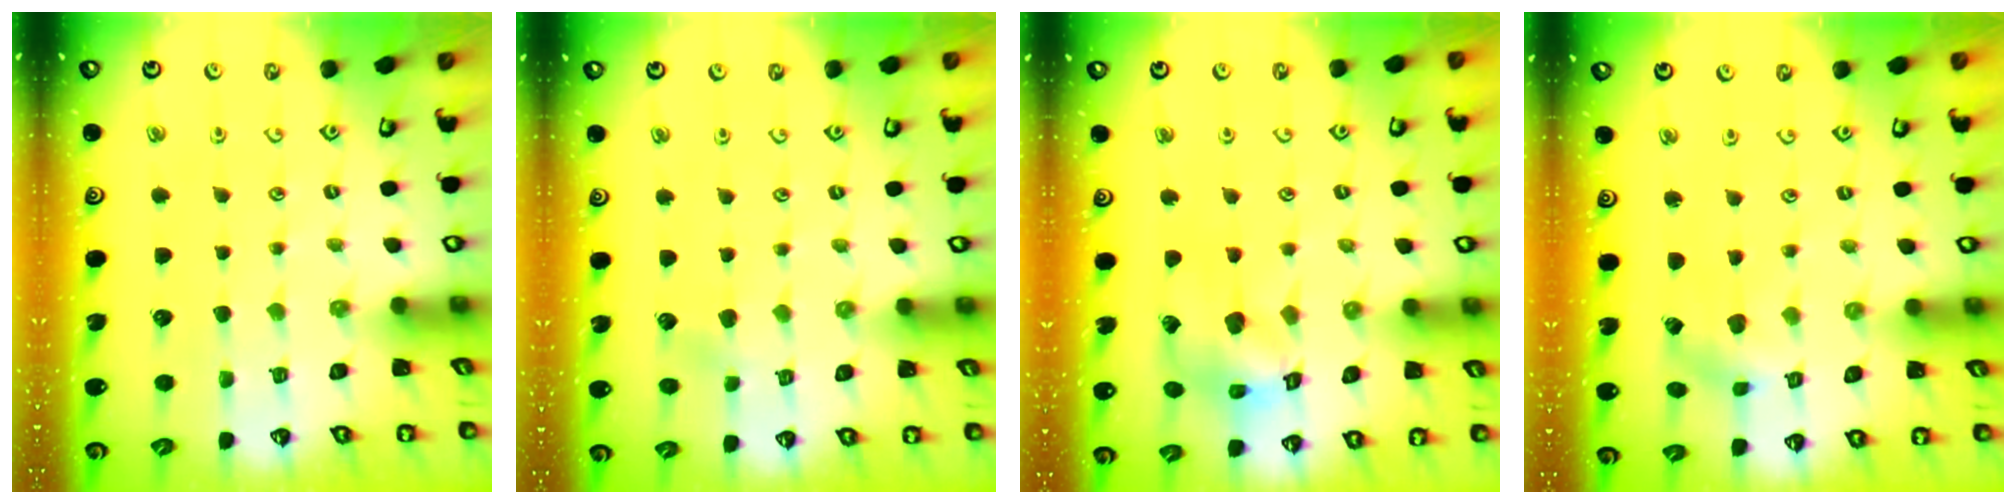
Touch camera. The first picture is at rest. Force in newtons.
{"total": 2.1, "press": 2.0, "slide": 0.6}
{"total": 15.2, "press": 15.0, "slide": 2.1}
{"total": 1.4, "press": 1.4, "slide": 0.2}